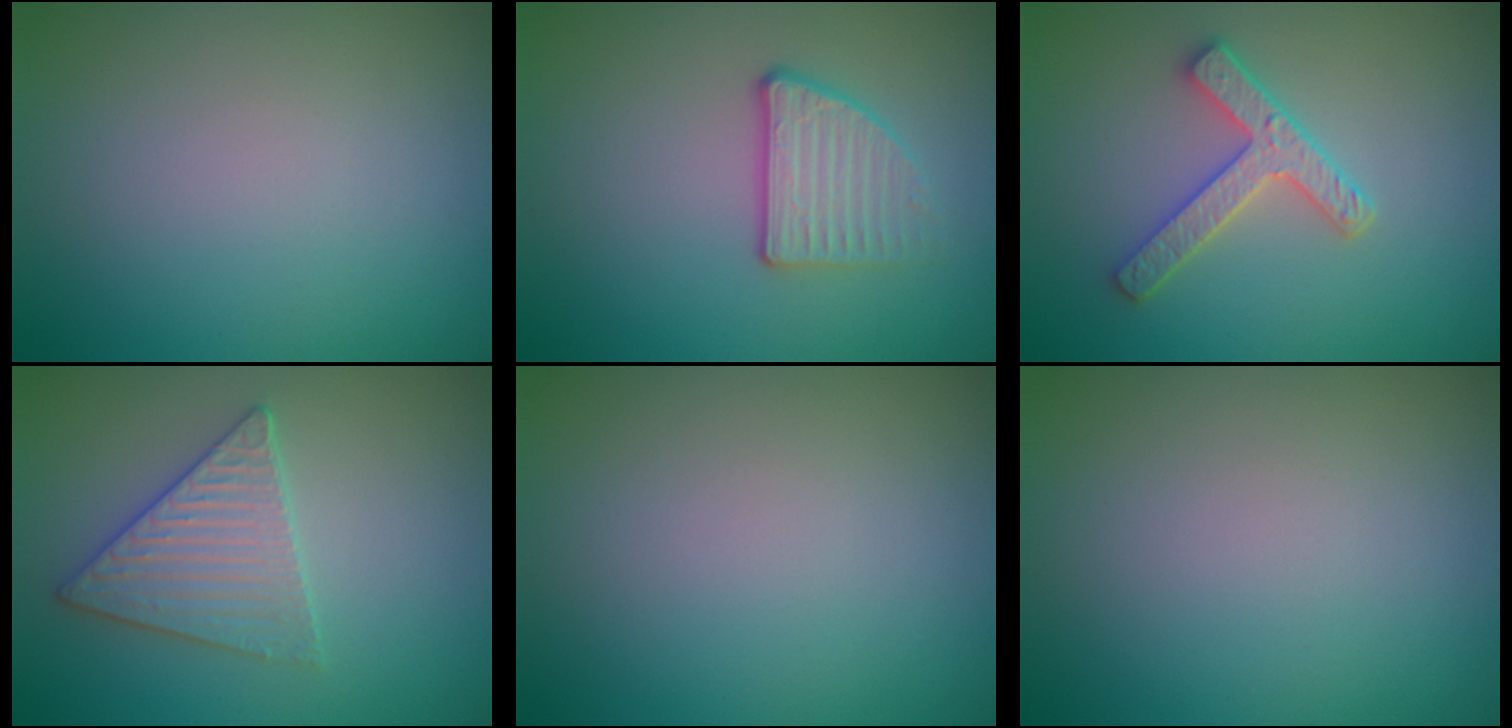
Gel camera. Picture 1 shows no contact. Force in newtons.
{"total": 2.8, "press": 2.3, "slide": 1.5}
{"total": 3.1, "press": 2.9, "slide": 1.1}
{"total": 3.4, "press": 3.4, "slide": 0.2}
{"total": 0.0}
{"total": 0.0}